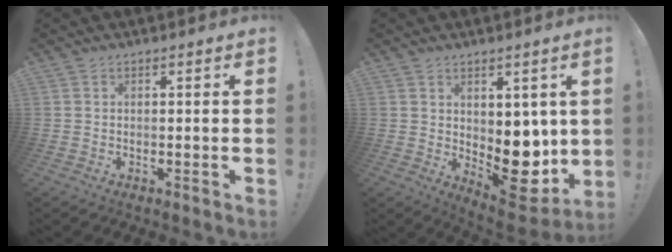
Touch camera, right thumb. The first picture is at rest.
{"total": 12.3, "force": [-0.9, 8.4, 8.9], "torque": [-0.056, -0.015, 0.000]}